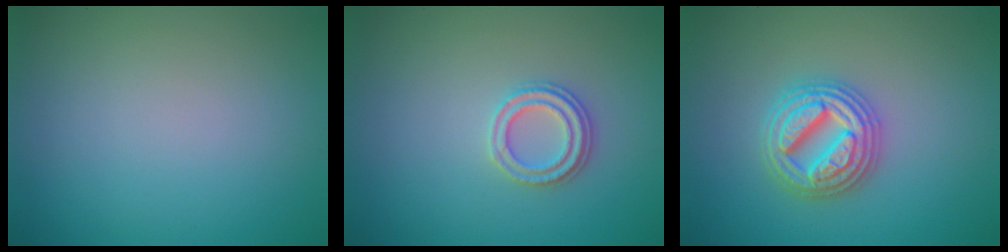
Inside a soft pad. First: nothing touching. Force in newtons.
{"total": 2.3, "press": 2.2, "slide": 0.8}
{"total": 4.9, "press": 4.9, "slide": 0.7}